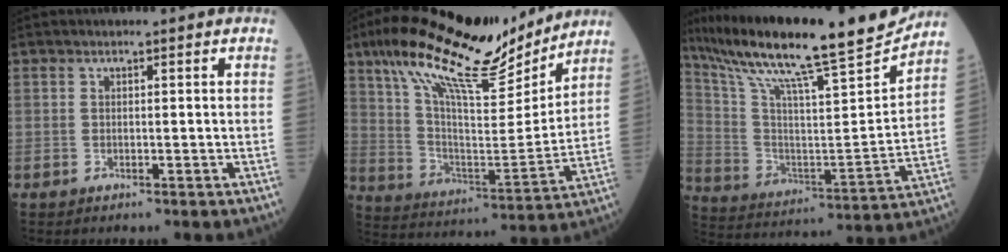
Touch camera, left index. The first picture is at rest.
{"total": 21.2, "force": [16.0, 4.6, 13.0], "torque": [-0.237, 0.016, 0.274]}
{"total": 24.4, "force": [20.7, 0.8, 13.1], "torque": [-0.239, -0.022, 0.330]}